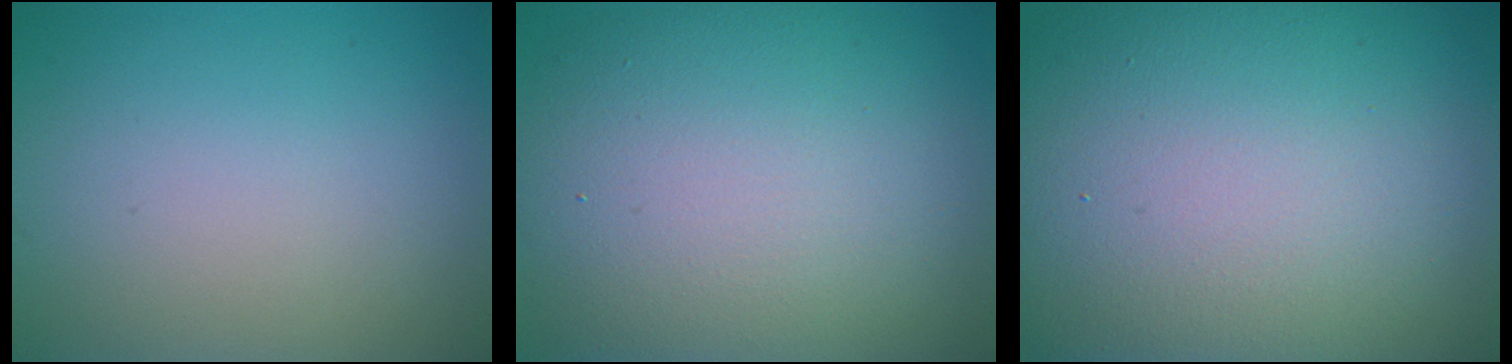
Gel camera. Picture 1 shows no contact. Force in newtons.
{"total": 13.9, "press": 13.9, "slide": 0.5}
{"total": 21.9, "press": 21.9, "slide": 0.9}